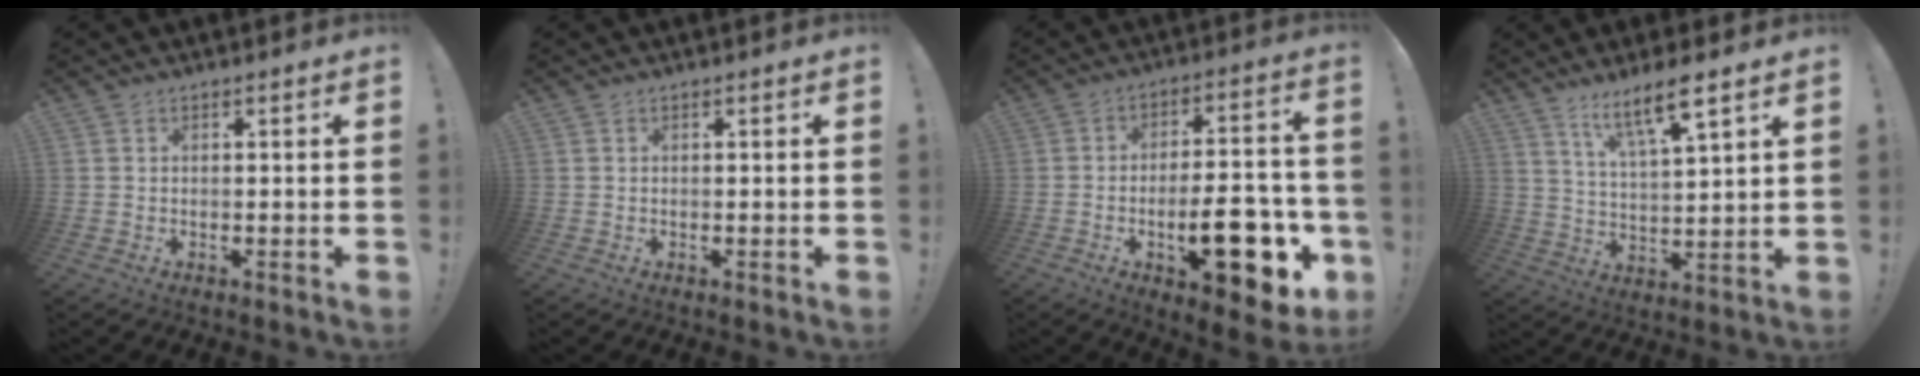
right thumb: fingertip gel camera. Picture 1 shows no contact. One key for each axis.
{"total": 0.0}
{"total": 18.9, "fx": -6.9, "fy": 7.2, "fz": 16.1, "tx": -0.214, "ty": 0.037, "tz": -0.097}
{"total": 11.2, "fx": 7.8, "fy": 1.5, "fz": 7.9, "tx": -0.129, "ty": -0.042, "tz": 0.127}